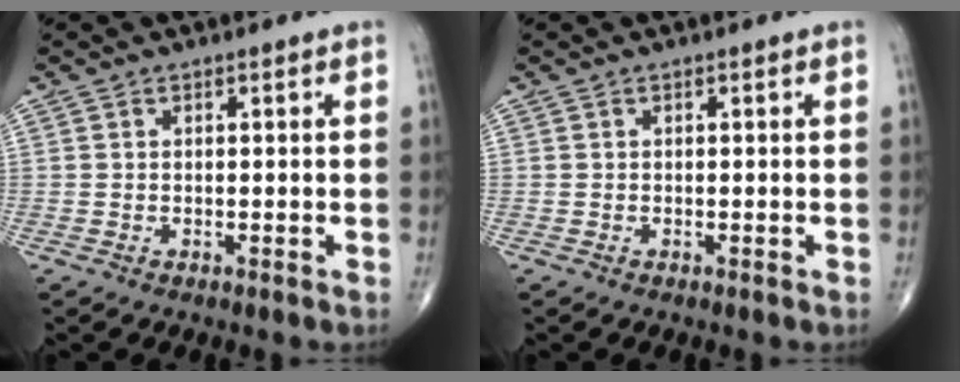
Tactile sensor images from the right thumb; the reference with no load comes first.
{"total": 0.0}